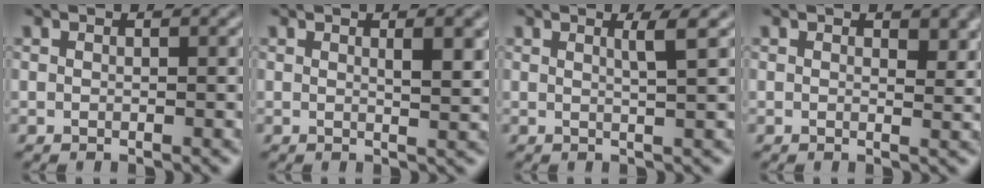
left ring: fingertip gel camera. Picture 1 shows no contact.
{"total": 2.6, "force": [0.9, 0.6, 2.3], "torque": [-0.027, 0.000, 0.015]}
{"total": 1.8, "force": [0.8, 0.3, 1.6], "torque": [-0.021, 0.001, 0.008]}
{"total": 1.9, "force": [0.8, 1.0, 1.3], "torque": [-0.014, -0.005, 0.014]}